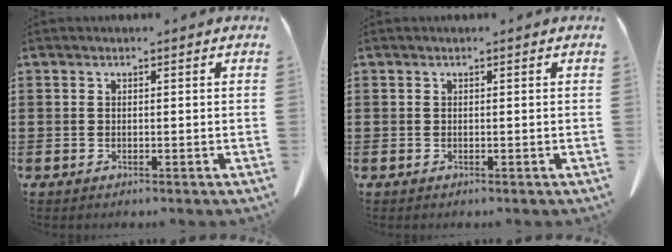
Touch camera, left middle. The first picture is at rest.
{"total": 0.0}